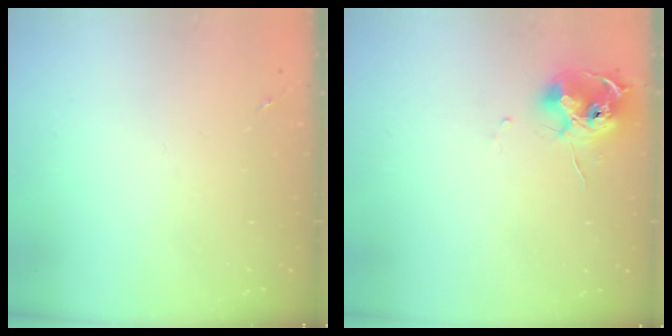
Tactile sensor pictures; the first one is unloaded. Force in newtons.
{"total": 11.7, "press": 11.7, "slide": 0.7}